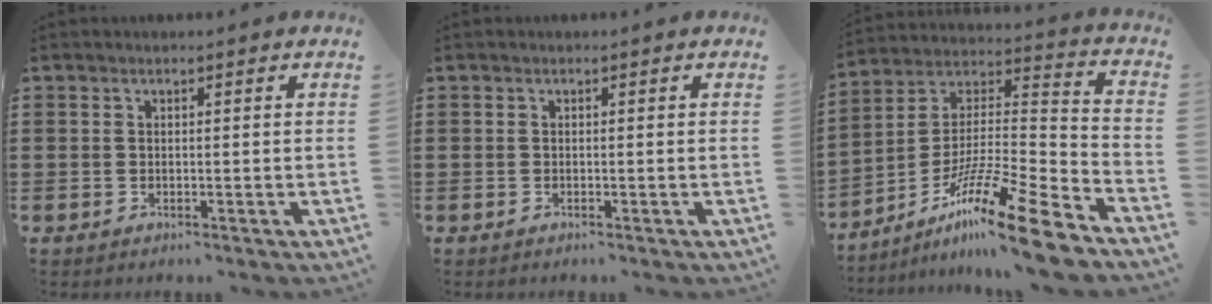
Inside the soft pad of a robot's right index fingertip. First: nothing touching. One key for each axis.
{"total": 0.0}
{"total": 17.0, "fx": -12.3, "fy": 1.1, "fz": 11.7, "tx": -0.201, "ty": 0.029, "tz": -0.224}